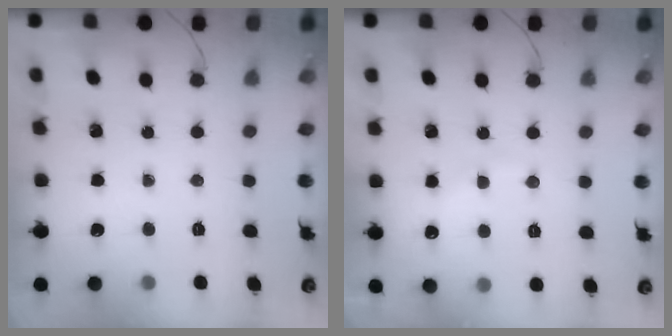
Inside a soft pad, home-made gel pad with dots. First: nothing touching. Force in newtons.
{"total": 6.7, "press": 6.5, "slide": 1.6}